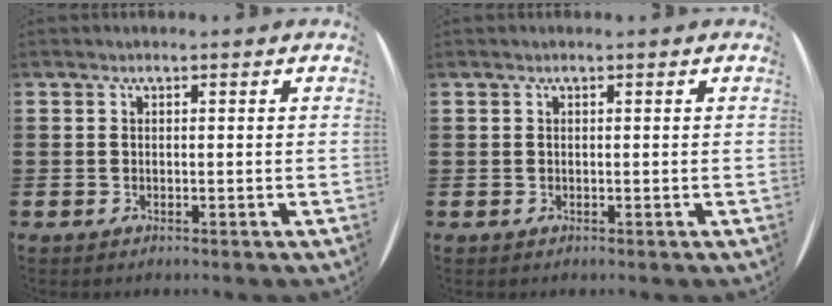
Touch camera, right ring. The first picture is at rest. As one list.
[{"total": 0.0}]